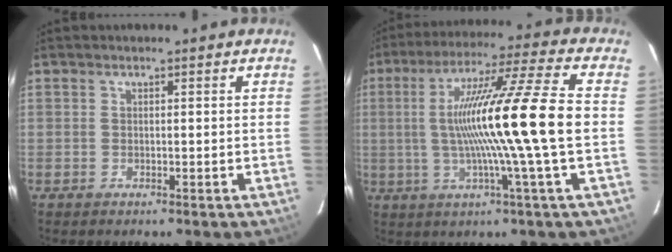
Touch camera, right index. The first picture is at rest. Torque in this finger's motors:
{"motor_torque": [2.14, 0.00, 1.05, 0.21]}